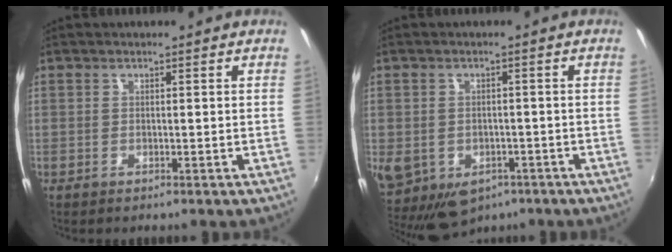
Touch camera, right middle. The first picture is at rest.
{"total": 12.7, "force": [-5.1, 9.5, 6.7], "torque": [-0.160, -0.036, -0.066]}